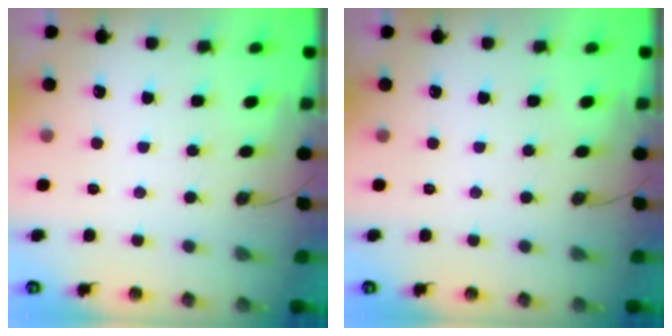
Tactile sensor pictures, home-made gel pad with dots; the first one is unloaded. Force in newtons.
{"total": 0.0}